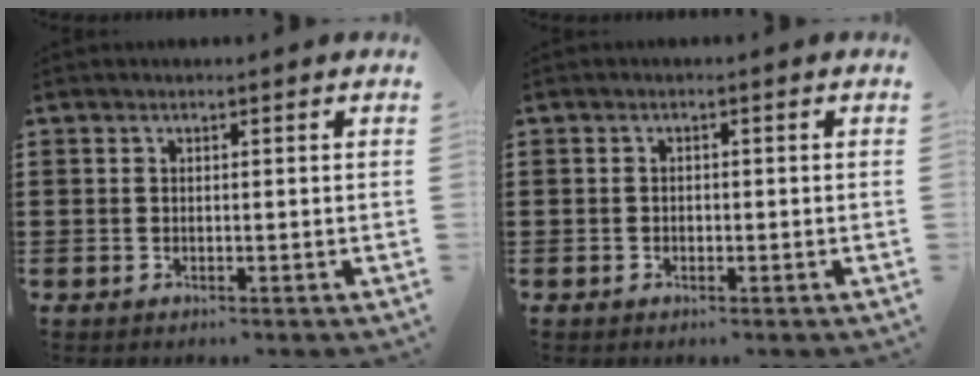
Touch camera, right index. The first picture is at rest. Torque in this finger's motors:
{"motor_torque": [-0.80, 1.34, -0.04, -0.01]}